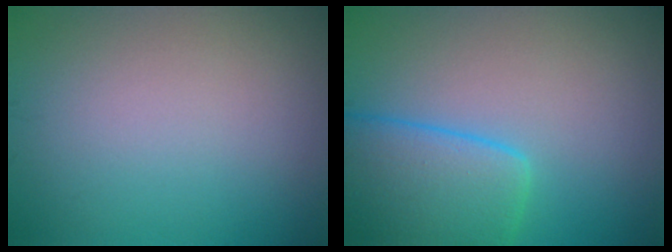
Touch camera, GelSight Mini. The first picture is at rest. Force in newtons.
{"total": 7.1, "press": 7.1, "slide": 0.4}